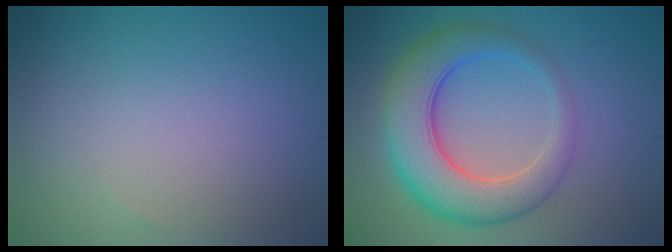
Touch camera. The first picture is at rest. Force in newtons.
{"total": 7.9, "press": 7.8, "slide": 0.3}